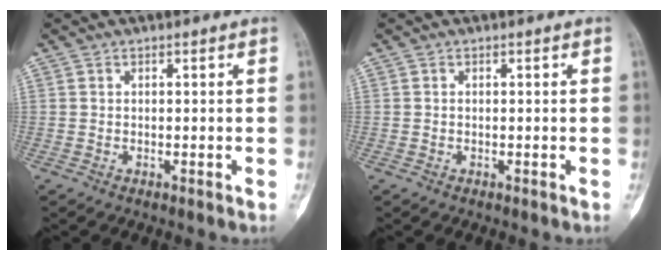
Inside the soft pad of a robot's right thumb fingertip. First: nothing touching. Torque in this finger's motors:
{"motor_torque": [-0.17, 0.05, -0.07, 0.04, -0.04]}